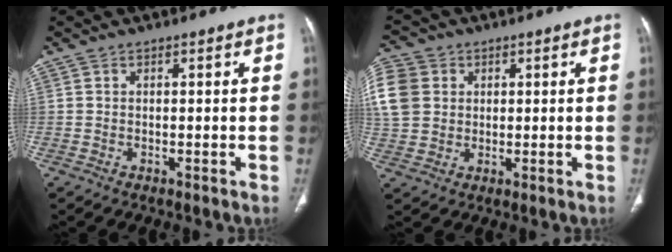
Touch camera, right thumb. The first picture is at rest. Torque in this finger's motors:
{"motor_torque": [0.40, 0.43, 0.56, -0.04, 0.10]}